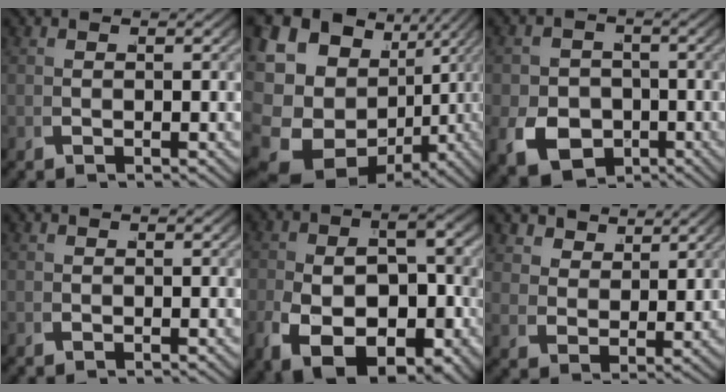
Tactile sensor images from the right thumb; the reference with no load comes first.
{"total": 16.8, "force": [-1.6, 13.1, 10.4], "torque": [-0.213, -0.052, -0.007]}
{"total": 7.9, "force": [-3.1, 6.3, 3.7], "torque": [-0.063, -0.033, -0.040]}
{"total": 0.0}
{"total": 13.4, "force": [-3.3, 8.9, 9.4], "torque": [-0.193, -0.075, -0.015]}
{"total": 3.6, "force": [2.8, 1.8, 1.4], "torque": [-0.022, -0.007, 0.056]}